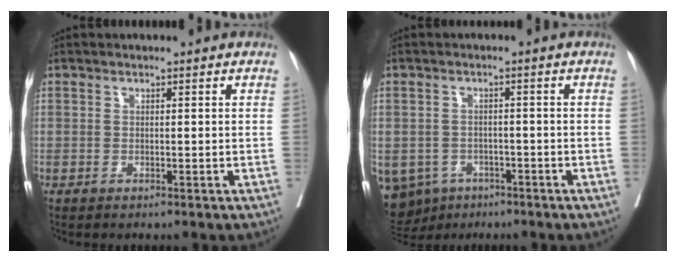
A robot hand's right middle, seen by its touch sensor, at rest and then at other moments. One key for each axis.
{"total": 10.1, "fx": -5.6, "fy": 8.0, "fz": 2.6, "tx": -0.078, "ty": 0.001, "tz": -0.071}